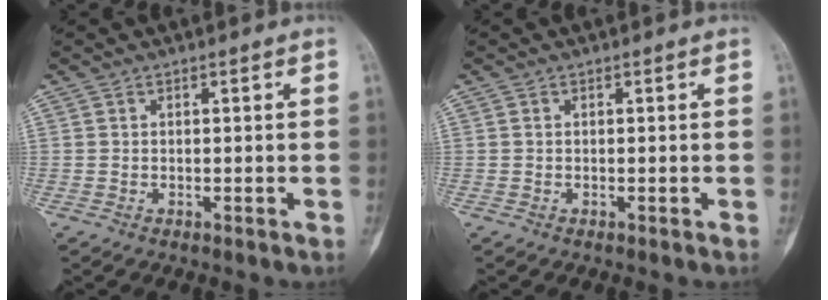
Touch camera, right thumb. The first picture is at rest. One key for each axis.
{"total": 0.0}